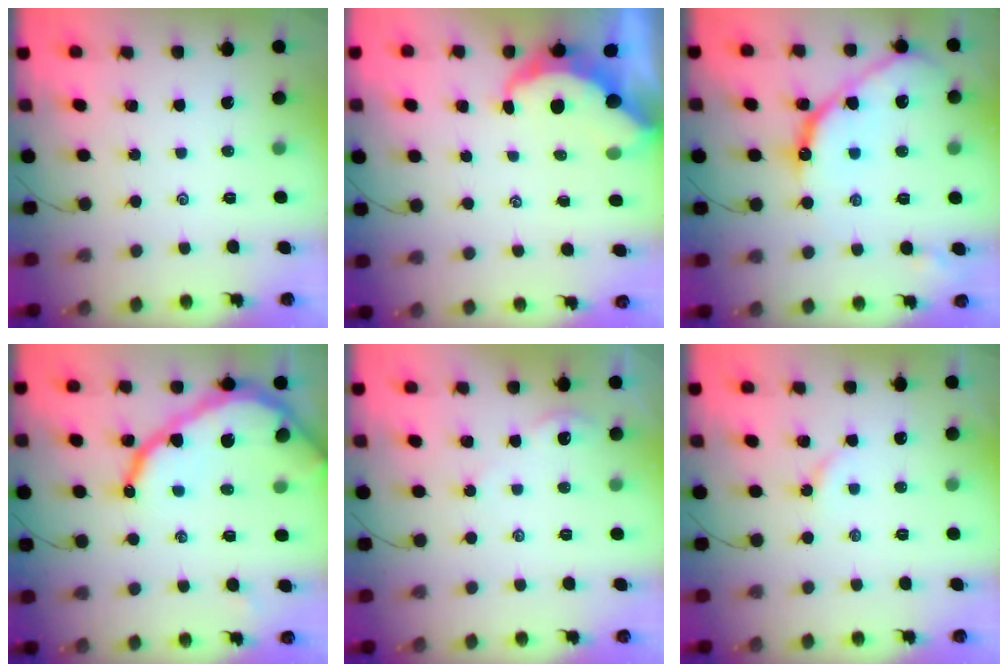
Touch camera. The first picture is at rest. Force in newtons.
{"total": 7.8, "press": 7.7, "slide": 1.1}
{"total": 13.4, "press": 13.3, "slide": 1.1}
{"total": 17.2, "press": 17.1, "slide": 1.5}
{"total": 1.6, "press": 1.5, "slide": 0.3}
{"total": 3.2, "press": 3.1, "slide": 0.4}